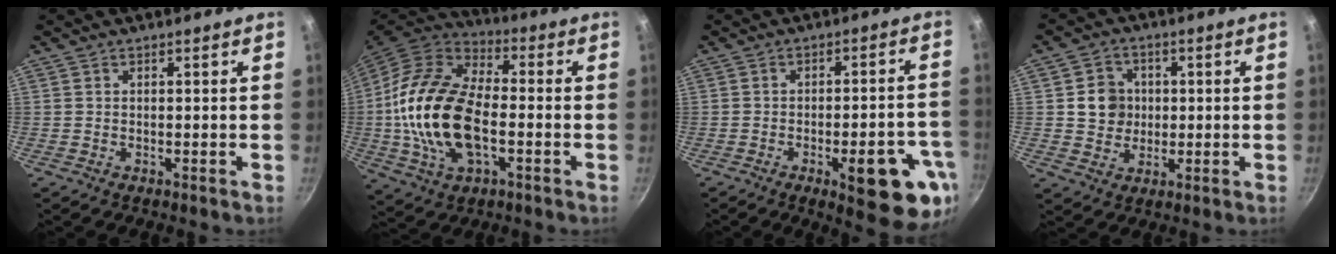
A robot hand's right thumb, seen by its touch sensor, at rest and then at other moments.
{"total": 21.3, "force": [-2.4, 12.2, 17.3], "torque": [-0.326, 0.027, -0.050]}
{"total": 17.2, "force": [-6.6, 5.7, 14.8], "torque": [-0.154, 0.014, -0.079]}
{"total": 6.9, "force": [0.7, 6.4, 2.6], "torque": [-0.009, 0.005, 0.010]}